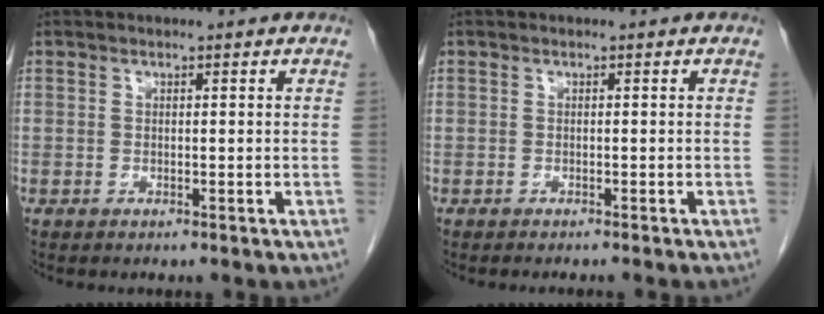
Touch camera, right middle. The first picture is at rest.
{"total": 2.4, "force": [-2.1, -0.1, 1.1], "torque": [-0.012, 0.001, -0.025]}